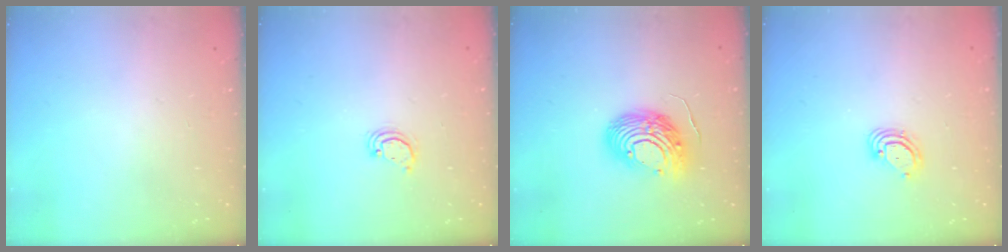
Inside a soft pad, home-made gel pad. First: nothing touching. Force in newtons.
{"total": 2.2, "press": 2.2, "slide": 0.3}
{"total": 13.3, "press": 13.1, "slide": 2.3}
{"total": 4.4, "press": 4.4, "slide": 0.4}